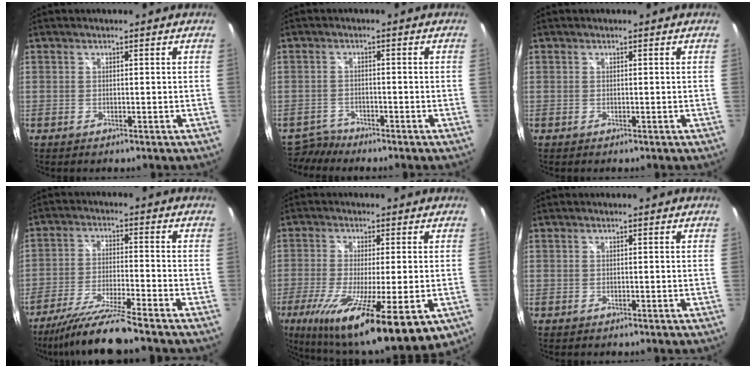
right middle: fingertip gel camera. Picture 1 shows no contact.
{"total": 2.6, "force": [-2.5, 0.6, -0.6], "torque": [0.007, 0.002, -0.050]}
{"total": 0.0}
{"total": 11.1, "force": [-9.7, -1.6, 5.1], "torque": [-0.113, -0.015, -0.174]}
{"total": 19.6, "force": [-9.2, 3.7, 16.9], "torque": [-0.315, -0.074, -0.141]}
{"total": 0.0}